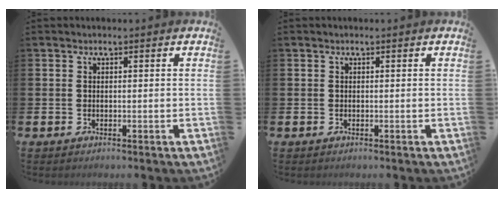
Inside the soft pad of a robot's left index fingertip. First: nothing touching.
{"total": 0.0}